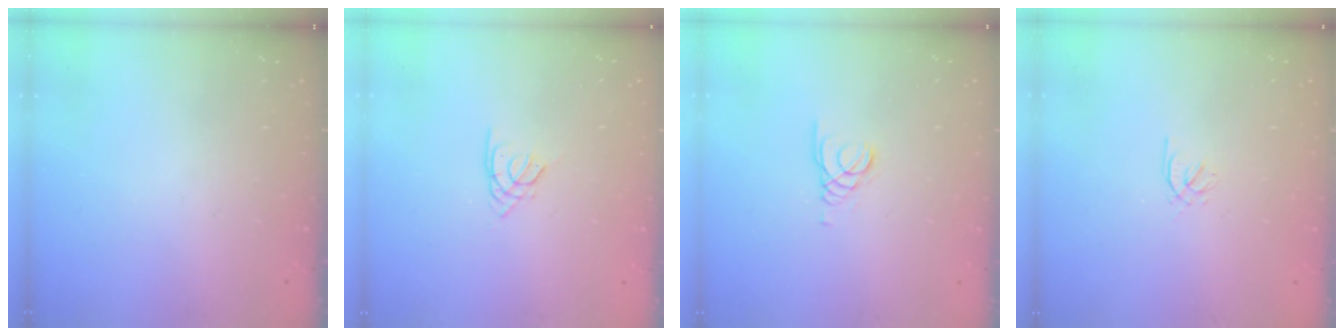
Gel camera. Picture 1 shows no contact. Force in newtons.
{"total": 2.5, "press": 2.4, "slide": 0.5}
{"total": 1.3, "press": 1.3, "slide": 0.1}
{"total": 0.5, "press": 0.3, "slide": 0.4}